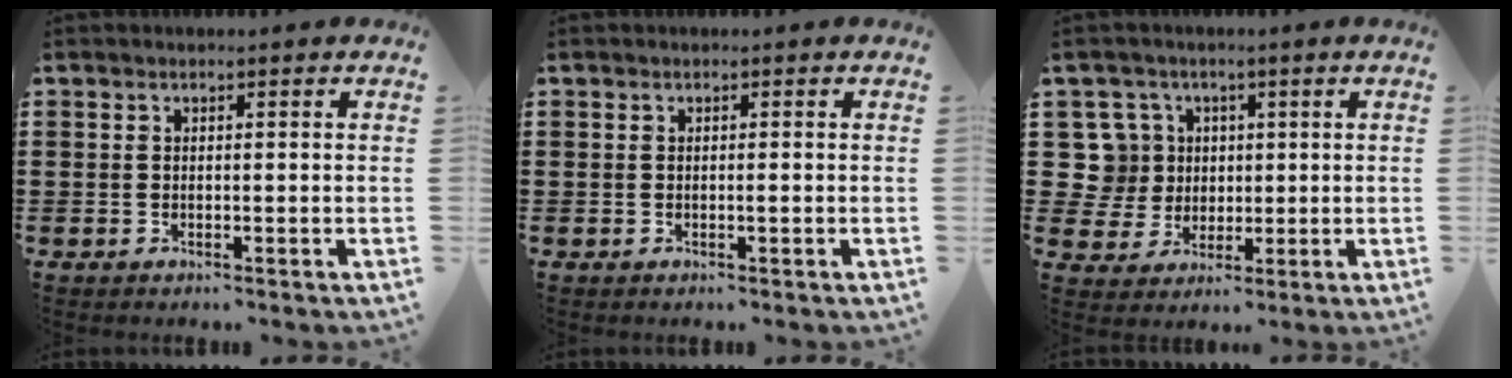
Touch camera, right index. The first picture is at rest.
{"total": 0.6, "force": [-0.1, 0.0, 0.5], "torque": [-0.009, -0.004, -0.002]}
{"total": 8.2, "force": [1.6, 7.6, 2.7], "torque": [-0.099, 0.010, 0.029]}